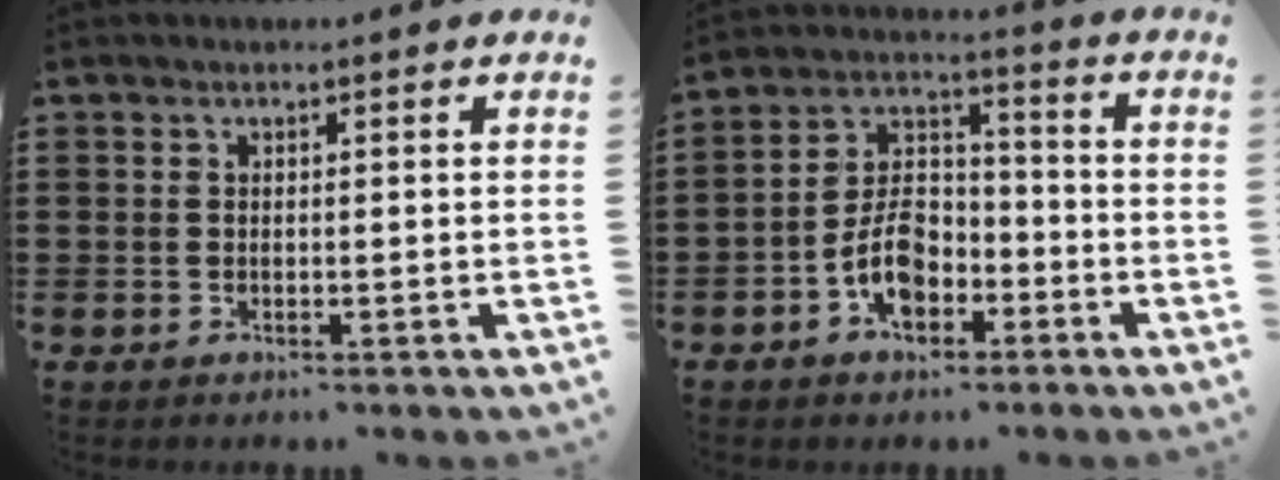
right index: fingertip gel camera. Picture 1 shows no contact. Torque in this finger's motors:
{"motor_torque": [2.14, 0.00, 0.97, 0.21]}